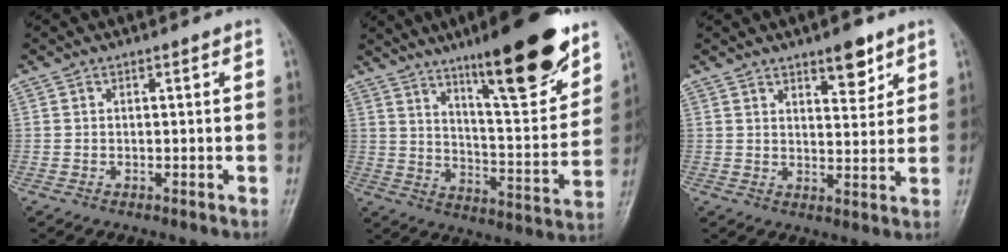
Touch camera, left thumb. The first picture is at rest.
{"total": 19.7, "force": [12.8, 3.9, 14.4], "torque": [-0.181, -0.076, 0.204]}
{"total": 6.2, "force": [4.1, 2.4, 4.0], "torque": [-0.037, -0.027, 0.059]}